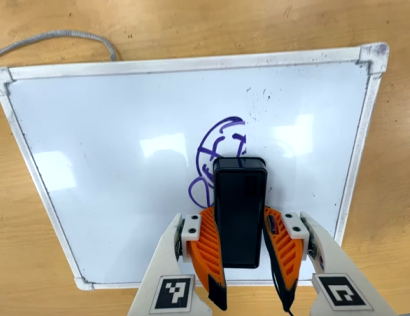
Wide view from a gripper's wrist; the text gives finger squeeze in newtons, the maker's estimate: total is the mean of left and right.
{"total": 11.8, "left": 12.0, "right": 11.6}